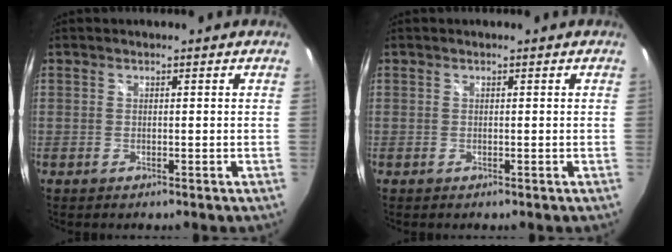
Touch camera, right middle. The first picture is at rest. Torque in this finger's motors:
{"motor_torque": [-0.02, -0.02, 0.00, 0.00]}